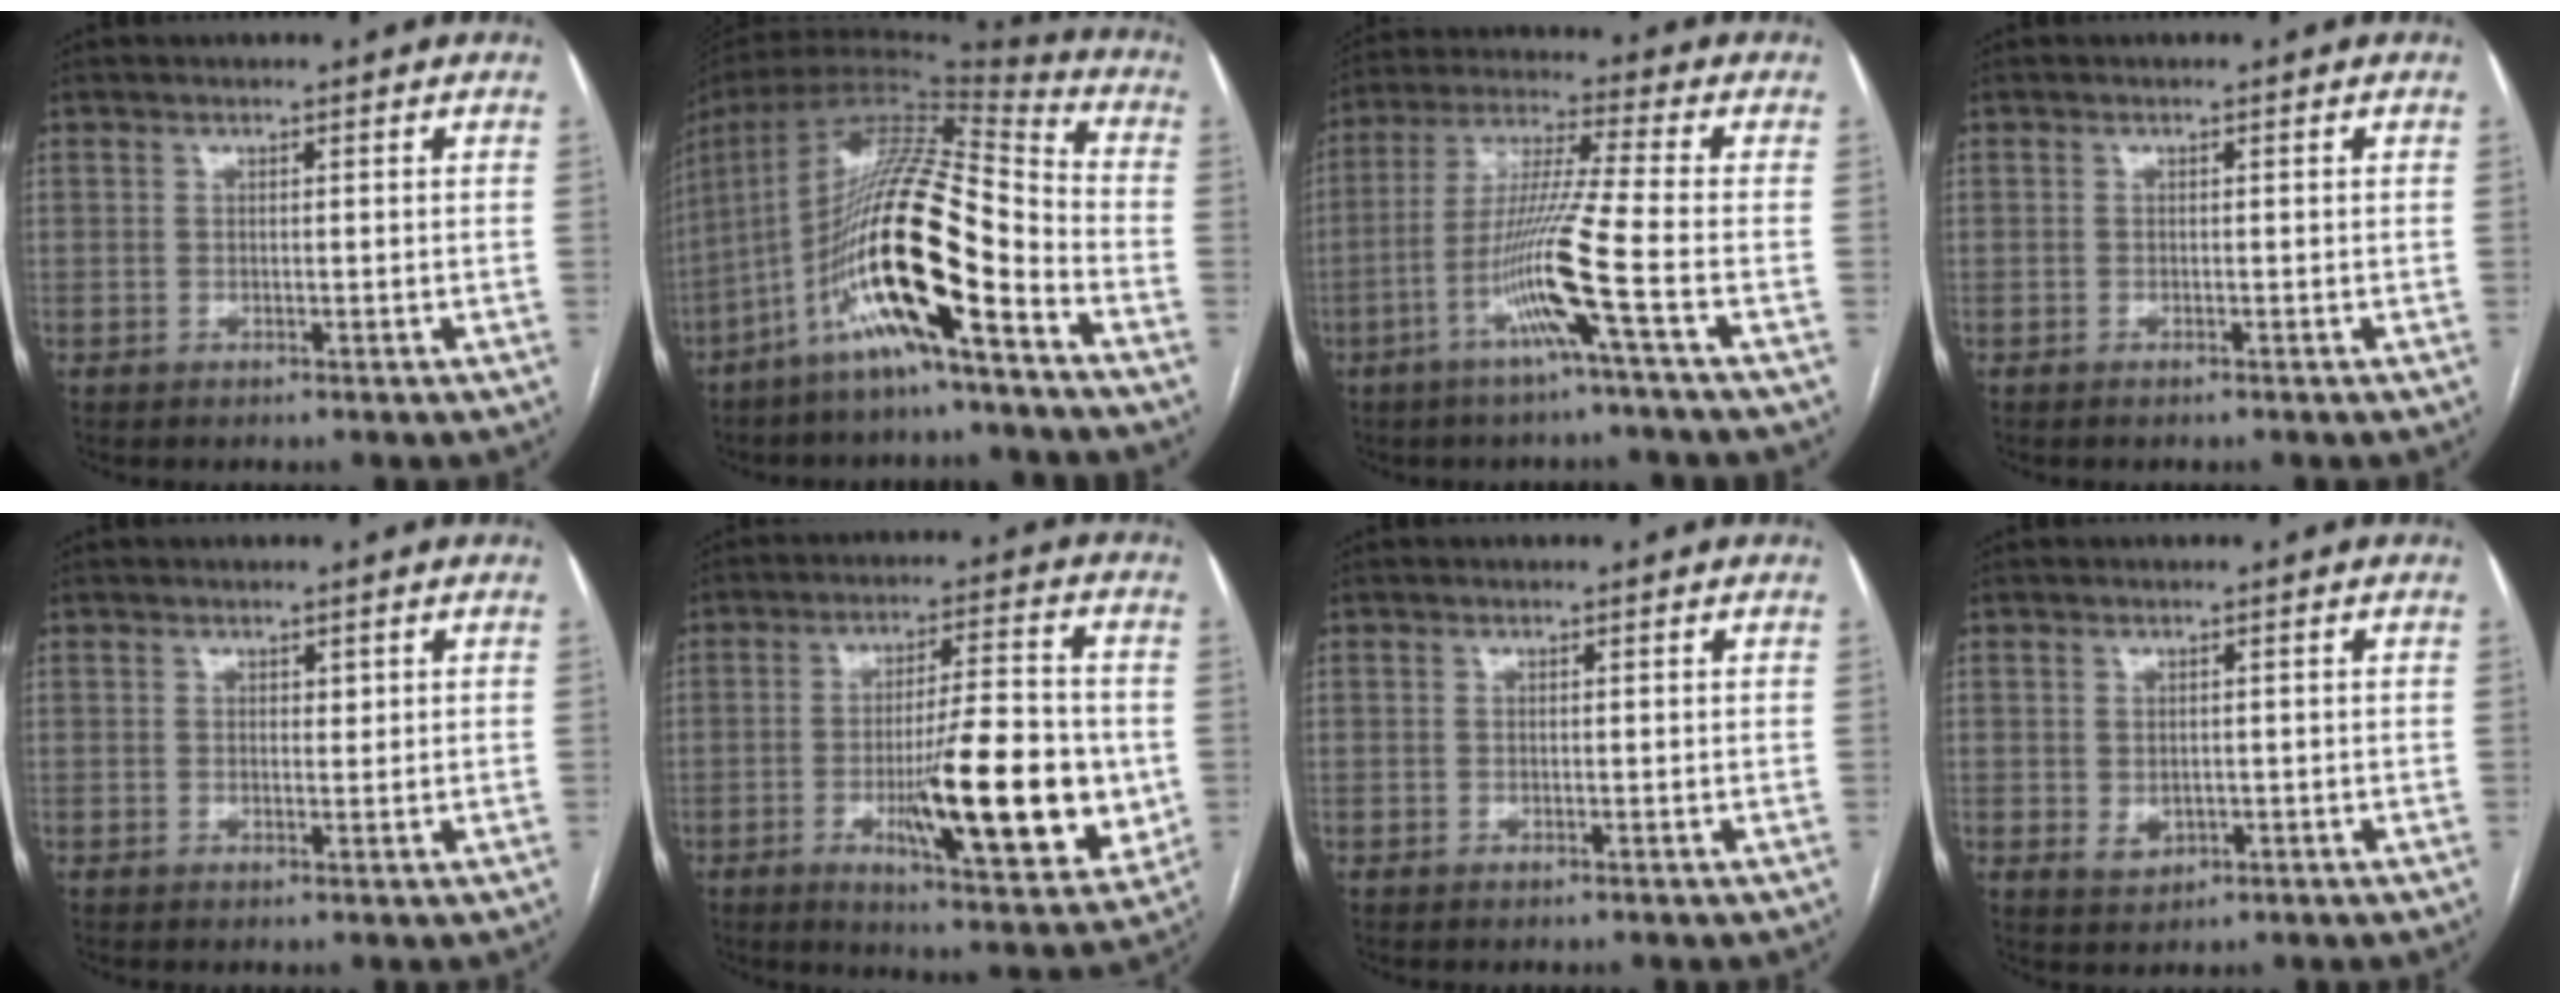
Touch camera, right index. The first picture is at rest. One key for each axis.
{"total": 20.1, "fx": -9.1, "fy": 2.2, "fz": 17.8, "tx": -0.357, "ty": -0.005, "tz": -0.166}
{"total": 11.4, "fx": -4.5, "fy": -2.1, "fz": 10.3, "tx": -0.204, "ty": -0.008, "tz": -0.092}
{"total": 0.0}
{"total": 0.7, "fx": 0.5, "fy": 0.3, "fz": 0.4, "tx": -0.002, "ty": -0.001, "tz": 0.006}
{"total": 18.1, "fx": -3.3, "fy": 3.3, "fz": 17.5, "tx": -0.262, "ty": -0.012, "tz": -0.045}
{"total": 0.0}
{"total": 2.1, "fx": -0.3, "fy": 1.9, "fz": 1.0, "tx": -0.015, "ty": -0.002, "tz": 0.006}